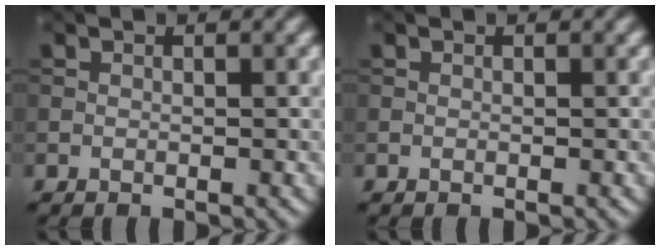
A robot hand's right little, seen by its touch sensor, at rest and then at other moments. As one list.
[{"total": 0.0}]